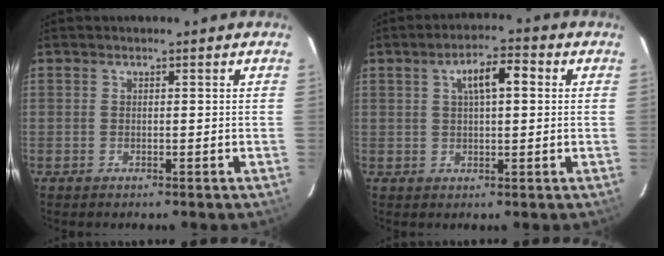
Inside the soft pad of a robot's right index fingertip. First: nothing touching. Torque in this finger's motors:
{"motor_torque": [0.48, 0.08, 0.25, 0.04]}